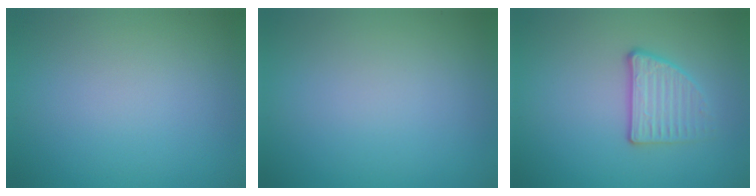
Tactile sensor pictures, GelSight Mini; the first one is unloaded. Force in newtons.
{"total": 0.0}
{"total": 2.8, "press": 2.3, "slide": 1.5}